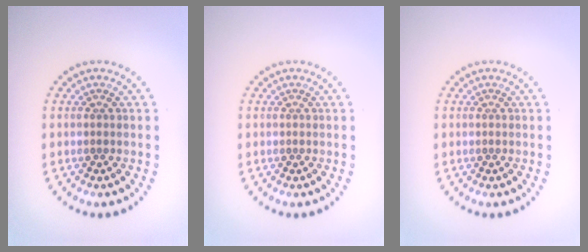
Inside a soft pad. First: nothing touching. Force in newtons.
{"total": 0.0}
{"total": 0.0}